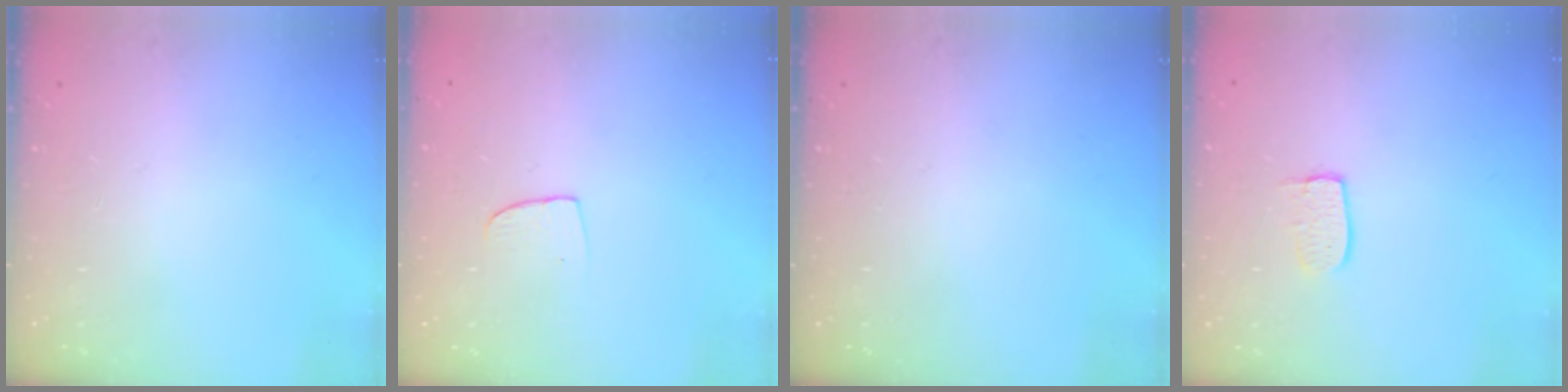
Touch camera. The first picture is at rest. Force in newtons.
{"total": 5.5, "press": 5.5, "slide": 0.4}
{"total": 0.0}
{"total": 5.8, "press": 5.8, "slide": 0.4}